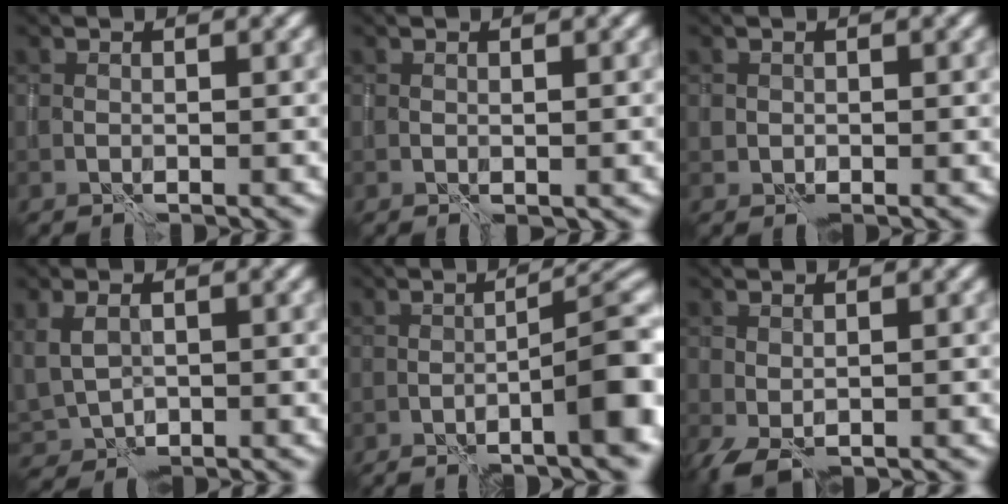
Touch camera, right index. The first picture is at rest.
{"total": 0.6, "force": [0.0, 0.5, 0.4], "torque": [-0.003, -0.003, 0.003]}
{"total": 0.8, "force": [-0.2, 0.7, 0.1], "torque": [0.002, -0.001, -0.005]}
{"total": 3.6, "force": [0.3, 2.8, 2.2], "torque": [-0.049, -0.009, 0.016]}
{"total": 10.3, "force": [-4.4, 2.2, 9.1], "torque": [-0.099, 0.019, -0.058]}
{"total": 2.0, "force": [-1.1, 1.0, 1.2], "torque": [-0.023, -0.006, -0.018]}